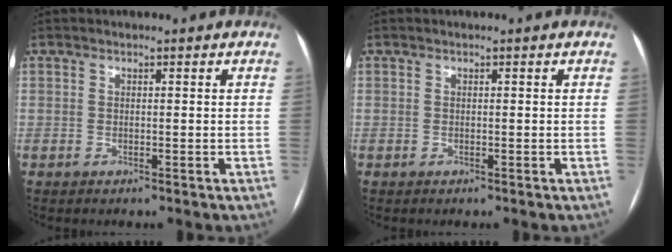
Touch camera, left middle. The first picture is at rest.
{"total": 0.0}